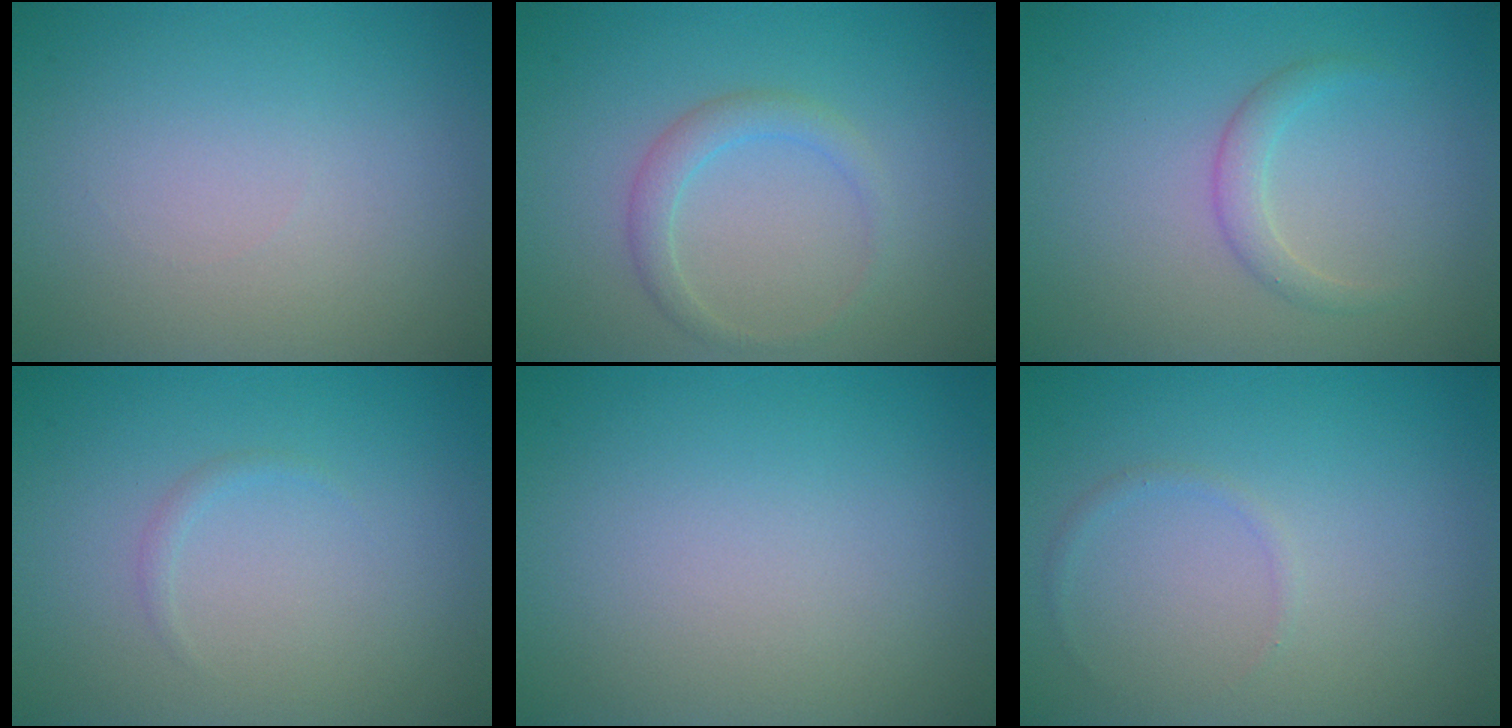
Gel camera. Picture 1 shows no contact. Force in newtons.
{"total": 1.8, "press": 1.8, "slide": 0.2}
{"total": 1.6, "press": 1.6, "slide": 0.0}
{"total": 0.6, "press": 0.6, "slide": 0.1}
{"total": 0.0}
{"total": 0.6, "press": 0.6, "slide": 0.0}